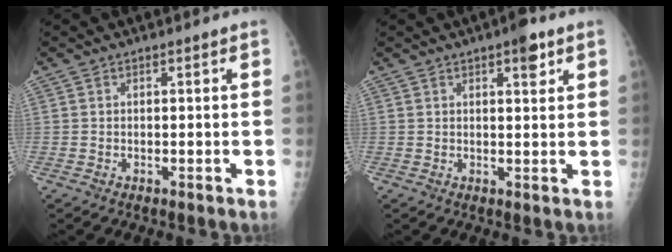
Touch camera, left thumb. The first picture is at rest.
{"total": 3.9, "force": [2.2, 1.3, 3.0], "torque": [-0.031, -0.008, 0.028]}